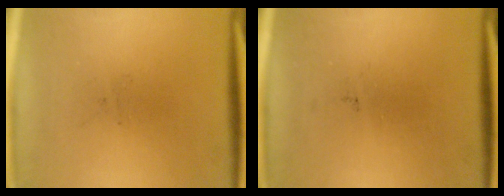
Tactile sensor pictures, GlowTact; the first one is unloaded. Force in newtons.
{"total": 0.0}